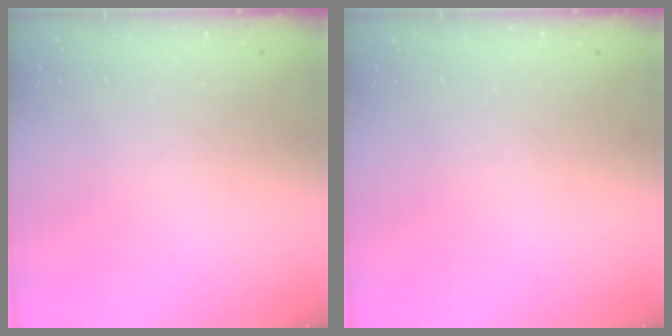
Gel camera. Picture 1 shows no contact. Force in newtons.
{"total": 0.0}